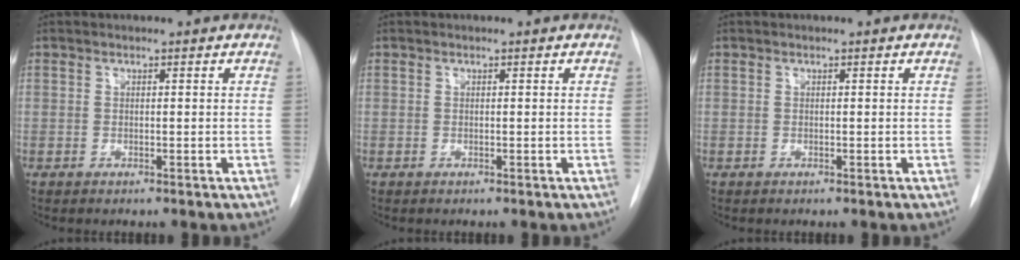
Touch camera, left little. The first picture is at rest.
{"total": 0.0}
{"total": 0.0}